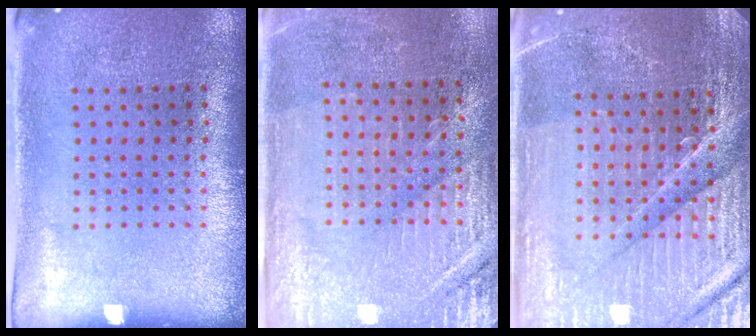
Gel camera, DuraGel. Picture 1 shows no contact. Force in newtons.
{"total": 2.9, "press": 2.9, "slide": 0.3}
{"total": 5.3, "press": 4.9, "slide": 2.0}